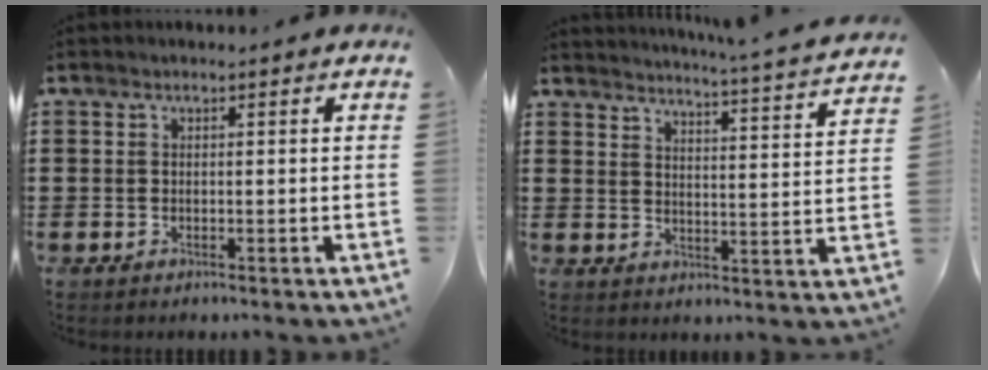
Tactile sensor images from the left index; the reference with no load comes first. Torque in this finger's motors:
{"motor_torque": [1.07, -1.07, 0.53, 0.12]}